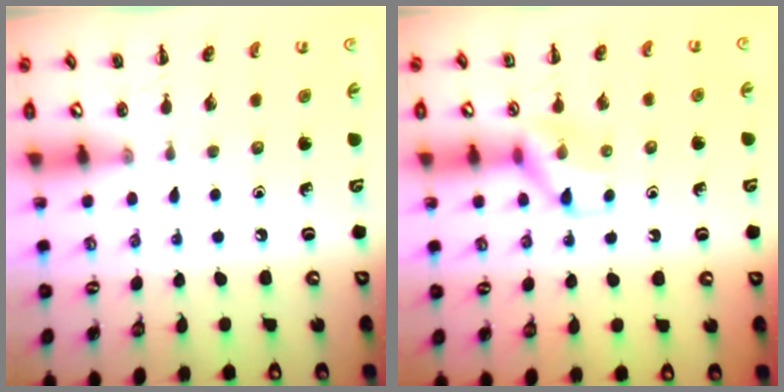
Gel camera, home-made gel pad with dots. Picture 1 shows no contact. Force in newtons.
{"total": 9.3, "press": 9.3, "slide": 0.7}